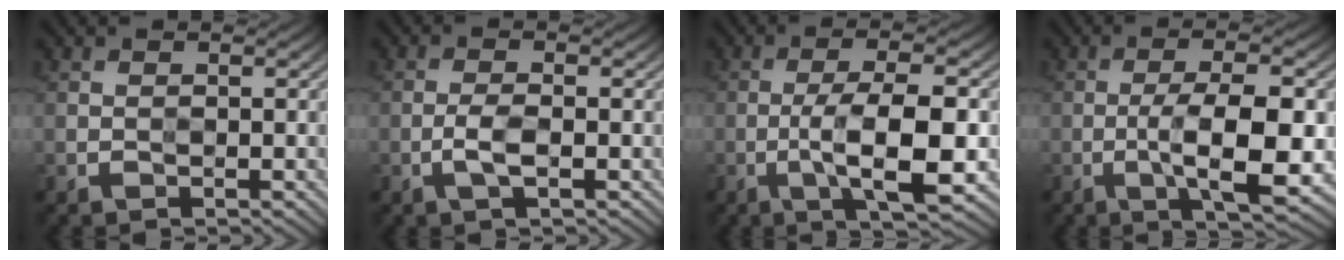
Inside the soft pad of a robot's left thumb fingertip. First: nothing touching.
{"total": 2.5, "force": [-1.2, 0.8, 2.0], "torque": [-0.042, -0.003, -0.025]}
{"total": 8.0, "force": [-2.1, 1.9, 7.5], "torque": [-0.121, 0.005, -0.040]}
{"total": 8.4, "force": [-1.9, 2.2, 7.9], "torque": [-0.124, 0.000, -0.033]}